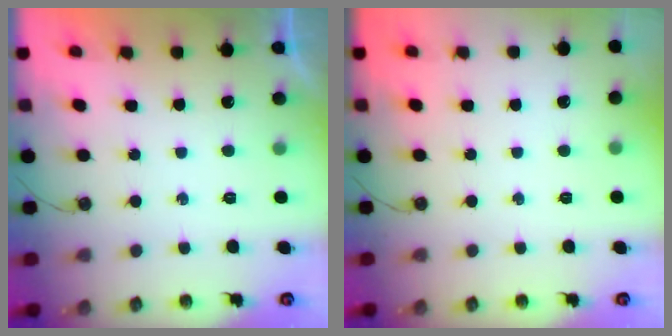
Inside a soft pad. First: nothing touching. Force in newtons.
{"total": 0.0}